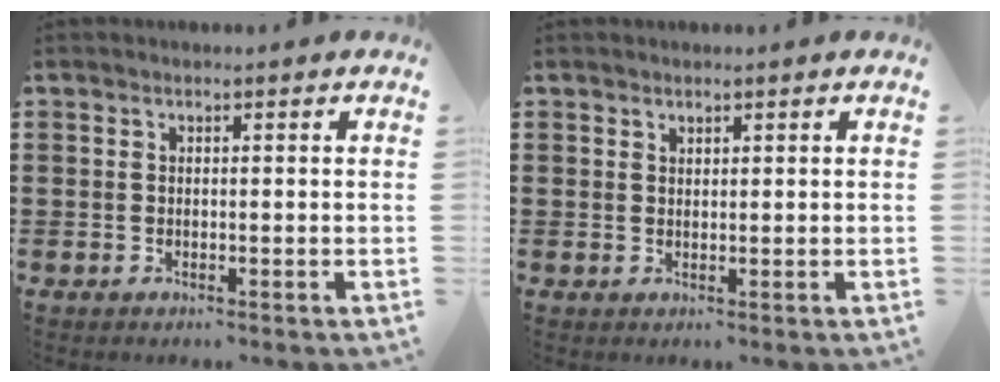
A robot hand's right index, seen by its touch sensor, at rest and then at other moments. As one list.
[{"total": 1.0, "force": [0.9, 0.4, 0.0], "torque": [-0.001, 0.001, 0.017]}]